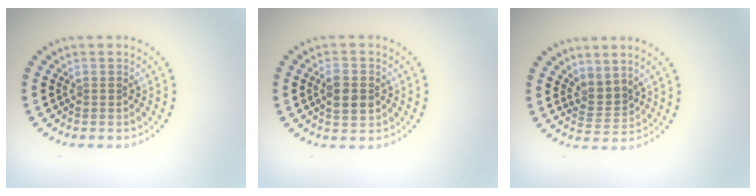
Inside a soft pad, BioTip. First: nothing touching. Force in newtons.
{"total": 2.6, "press": 2.6, "slide": 0.2}
{"total": 2.2, "press": 1.5, "slide": 1.6}